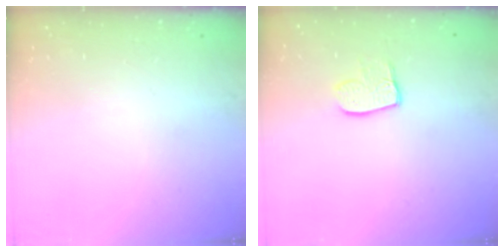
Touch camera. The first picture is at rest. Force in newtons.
{"total": 8.5, "press": 8.5, "slide": 0.7}